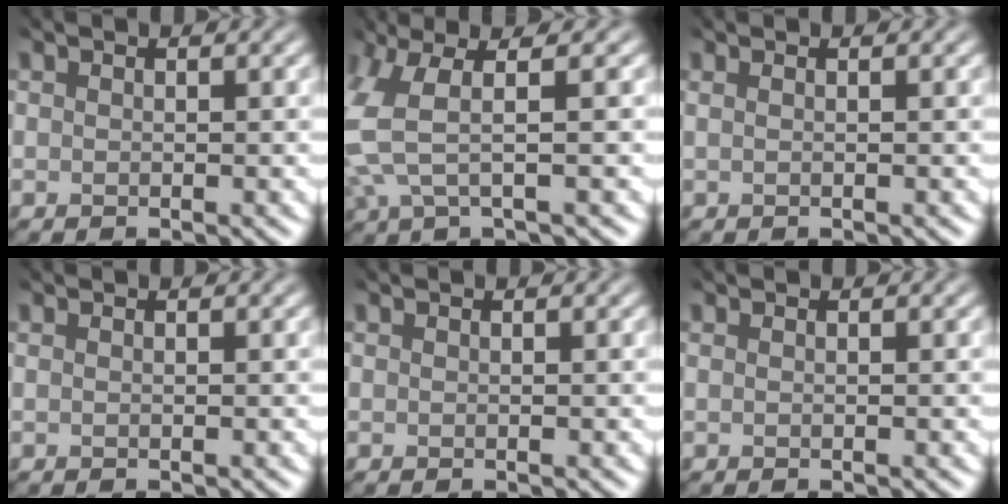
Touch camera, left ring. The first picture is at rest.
{"total": 2.9, "force": [-1.4, 0.5, 2.5], "torque": [-0.106, -0.016, 0.006]}
{"total": 0.9, "force": [0.4, 0.4, 0.8], "torque": [-0.003, 0.008, -0.003]}
{"total": 0.0}
{"total": 0.0}
{"total": 0.0}